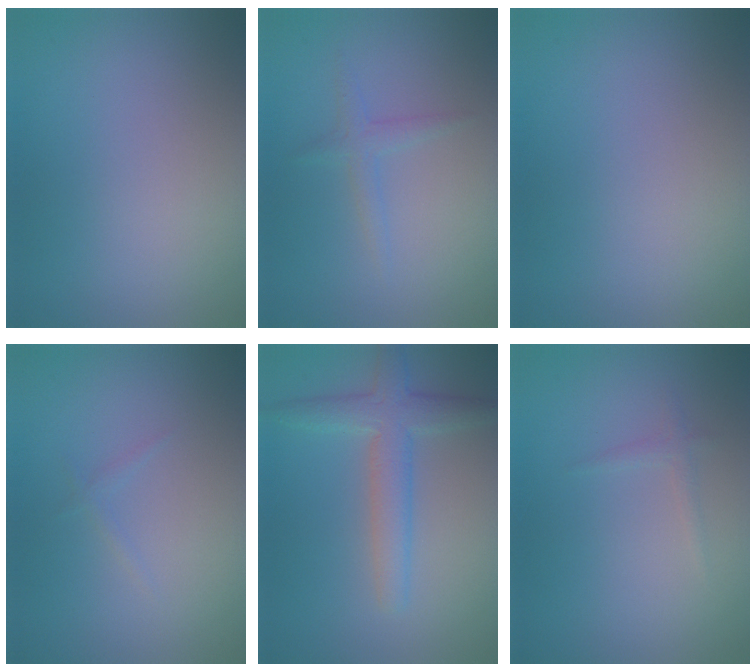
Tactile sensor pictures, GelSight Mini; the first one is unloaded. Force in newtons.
{"total": 0.7, "press": 0.6, "slide": 0.1}
{"total": 0.0}
{"total": 0.5, "press": 0.5, "slide": 0.1}
{"total": 3.9, "press": 3.9, "slide": 0.2}
{"total": 0.8, "press": 0.8, "slide": 0.0}